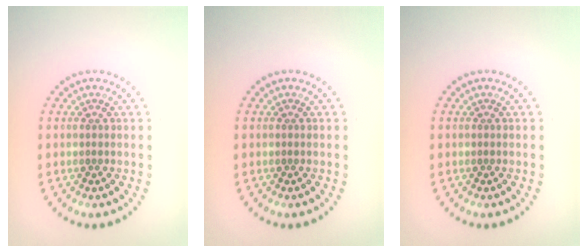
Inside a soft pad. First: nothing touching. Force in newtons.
{"total": 0.0}
{"total": 0.0}